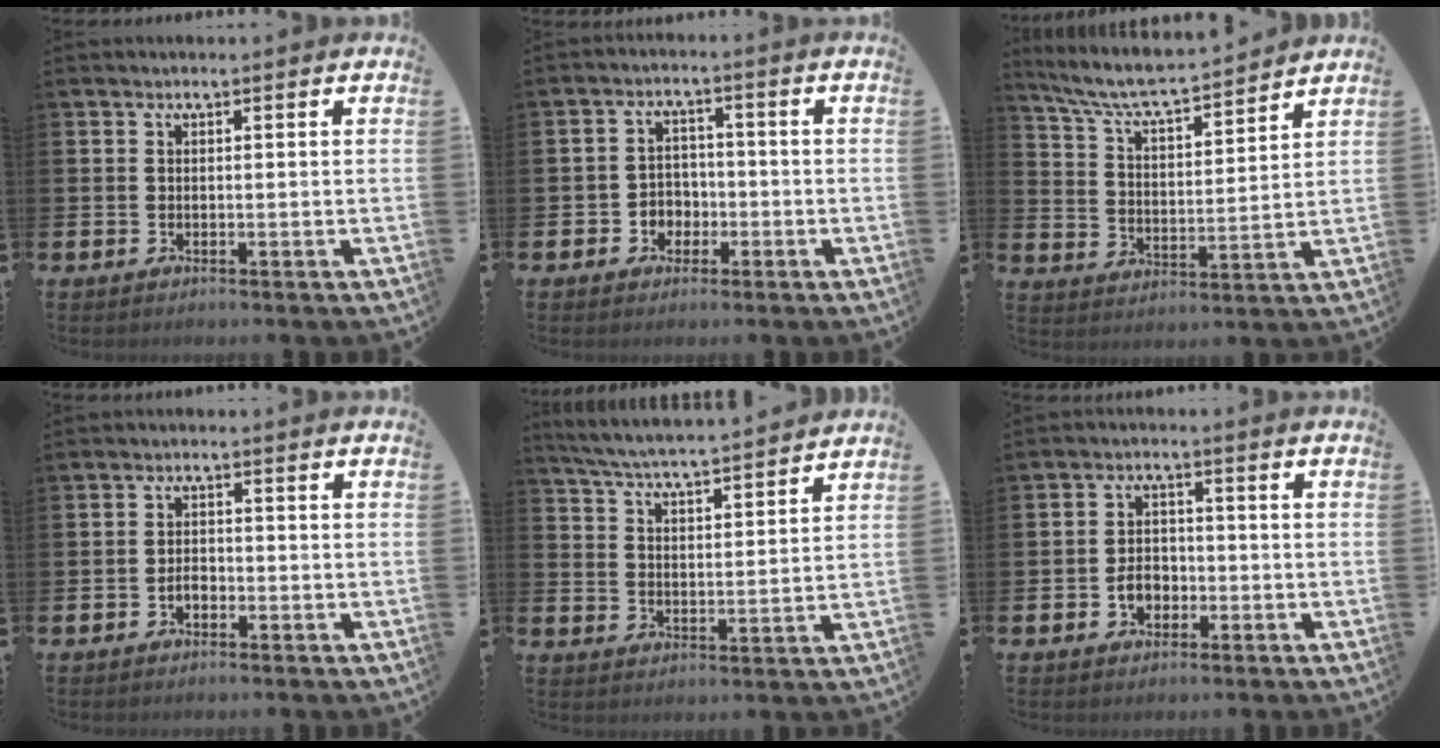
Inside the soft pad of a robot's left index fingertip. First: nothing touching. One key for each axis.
{"total": 3.2, "fx": -1.2, "fy": 2.8, "fz": 0.8, "tx": -0.017, "ty": 0.000, "tz": -0.033}
{"total": 7.1, "fx": 6.7, "fy": 0.3, "fz": 2.3, "tx": -0.073, "ty": -0.051, "tz": 0.114}
{"total": 1.8, "fx": -0.8, "fy": 1.1, "fz": 1.1, "tx": -0.014, "ty": 0.000, "tz": -0.018}
{"total": 5.7, "fx": 5.6, "fy": -0.3, "fz": 1.1, "tx": -0.043, "ty": -0.044, "tz": 0.096}
{"total": 3.4, "fx": -1.3, "fy": 2.6, "fz": 1.7, "tx": -0.020, "ty": -0.003, "tz": -0.031}